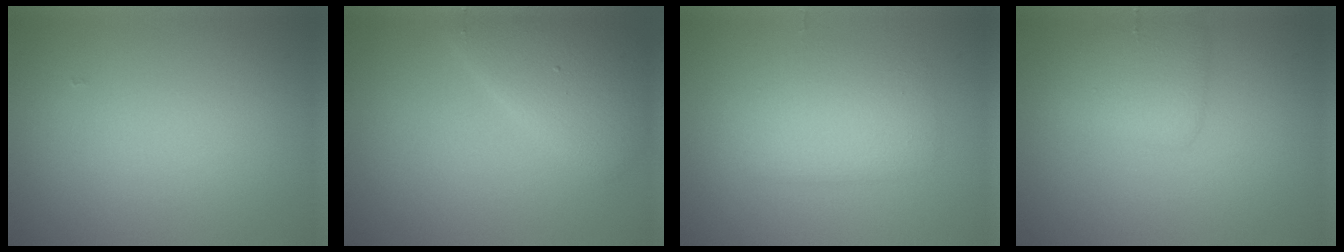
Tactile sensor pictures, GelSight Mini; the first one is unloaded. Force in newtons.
{"total": 3.7, "press": 3.7, "slide": 0.3}
{"total": 3.4, "press": 3.4, "slide": 0.0}
{"total": 2.9, "press": 2.9, "slide": 0.0}